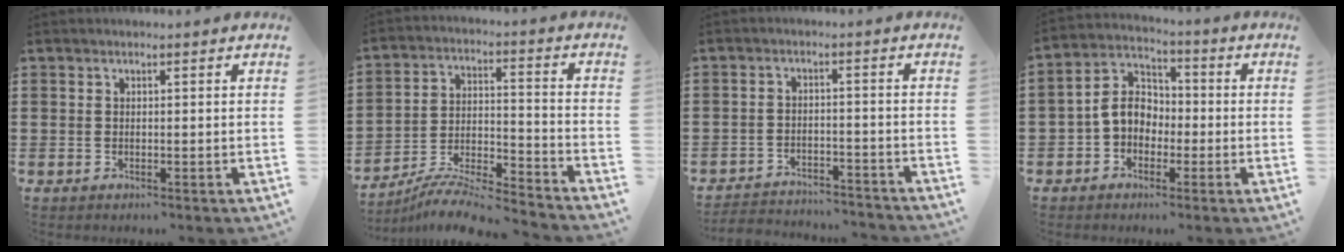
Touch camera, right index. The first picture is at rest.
{"total": 7.9, "force": [-7.4, 0.5, 2.6], "torque": [-0.048, 0.001, -0.147]}
{"total": 3.5, "force": [-3.5, 0.4, 0.3], "torque": [-0.017, 0.001, -0.076]}
{"total": 7.5, "force": [-1.0, 5.9, 4.4], "torque": [-0.116, 0.012, -0.026]}